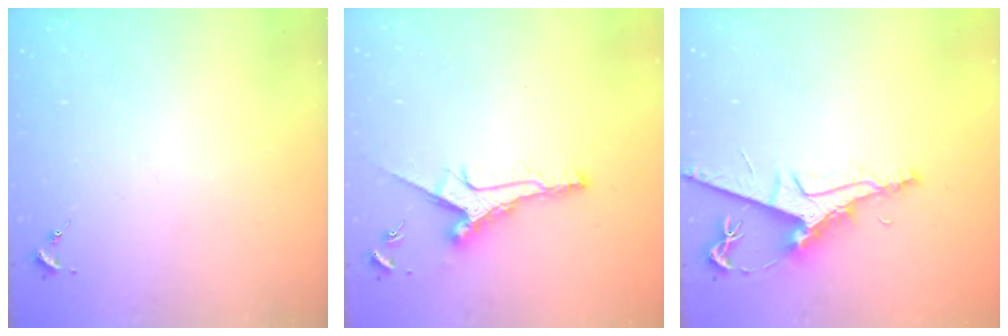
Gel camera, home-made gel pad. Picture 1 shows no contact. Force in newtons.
{"total": 10.5, "press": 10.5, "slide": 0.3}
{"total": 8.9, "press": 8.9, "slide": 0.9}